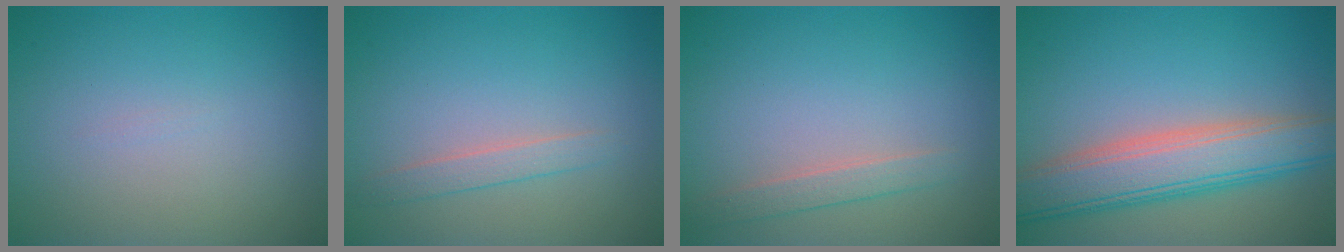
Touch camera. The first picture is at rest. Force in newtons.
{"total": 1.5, "press": 1.5, "slide": 0.0}
{"total": 1.6, "press": 1.6, "slide": 0.2}
{"total": 7.0, "press": 7.0, "slide": 0.2}